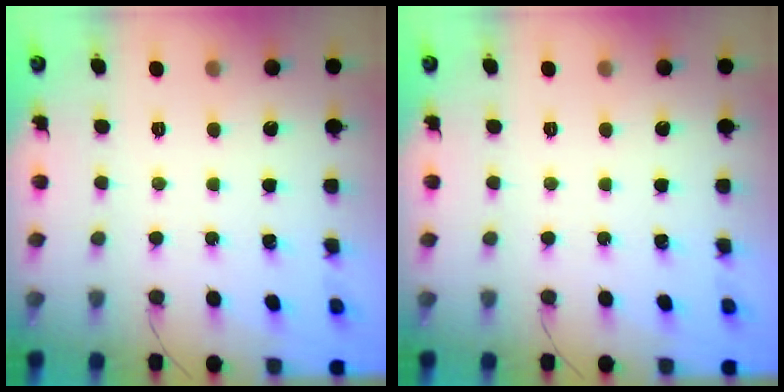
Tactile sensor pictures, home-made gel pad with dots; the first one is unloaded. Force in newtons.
{"total": 0.0}